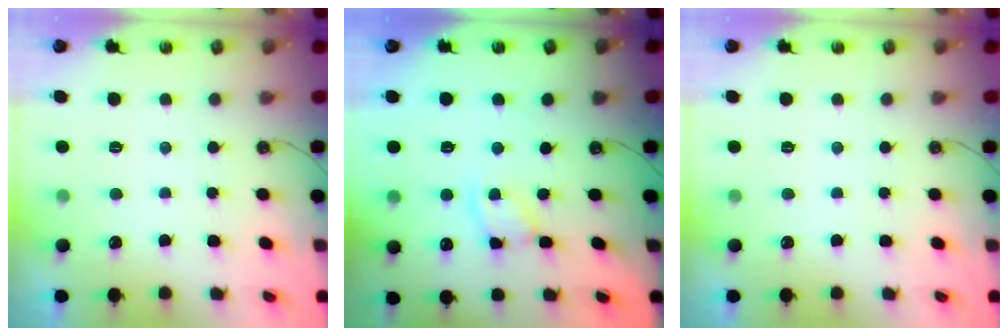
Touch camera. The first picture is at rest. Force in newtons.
{"total": 3.5, "press": 3.5, "slide": 0.2}
{"total": 0.0}